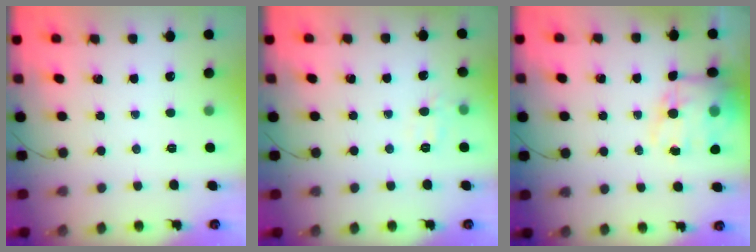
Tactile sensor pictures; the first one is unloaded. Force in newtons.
{"total": 5.8, "press": 5.8, "slide": 1.1}
{"total": 14.0, "press": 13.6, "slide": 3.6}